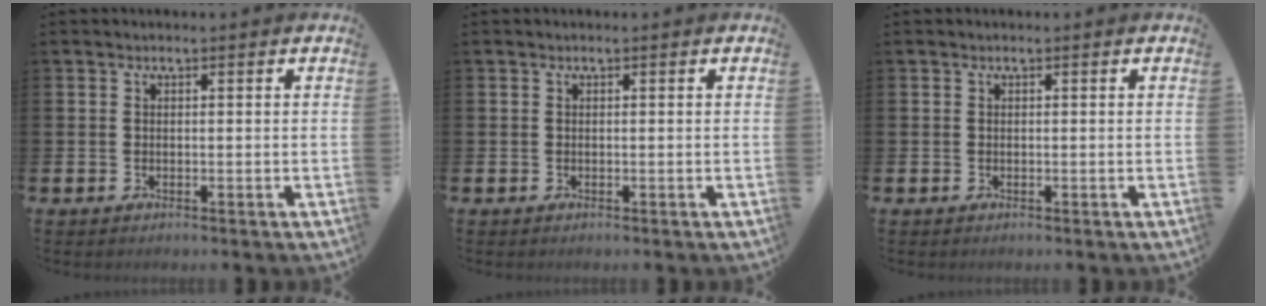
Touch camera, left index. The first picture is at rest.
{"total": 0.0}
{"total": 0.0}